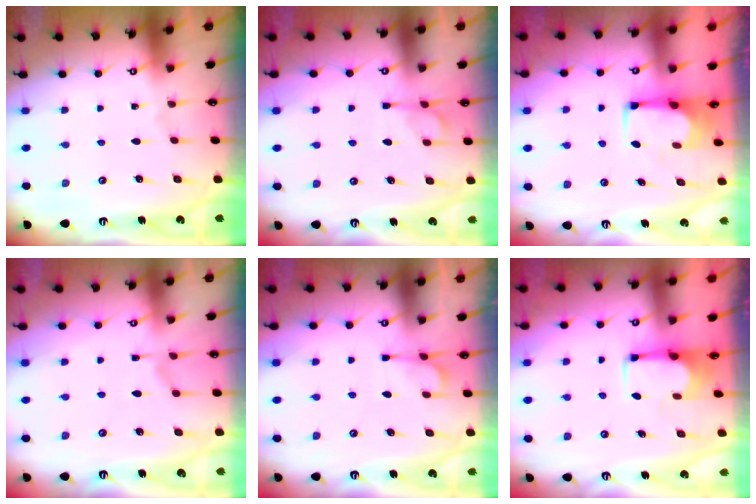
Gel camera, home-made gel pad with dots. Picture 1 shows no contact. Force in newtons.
{"total": 1.2, "press": 0.2, "slide": 1.2}
{"total": 1.8, "press": 1.7, "slide": 0.3}
{"total": 1.4, "press": 0.1, "slide": 1.4}
{"total": 1.3, "press": 0.2, "slide": 1.3}
{"total": 1.8, "press": 1.7, "slide": 0.5}